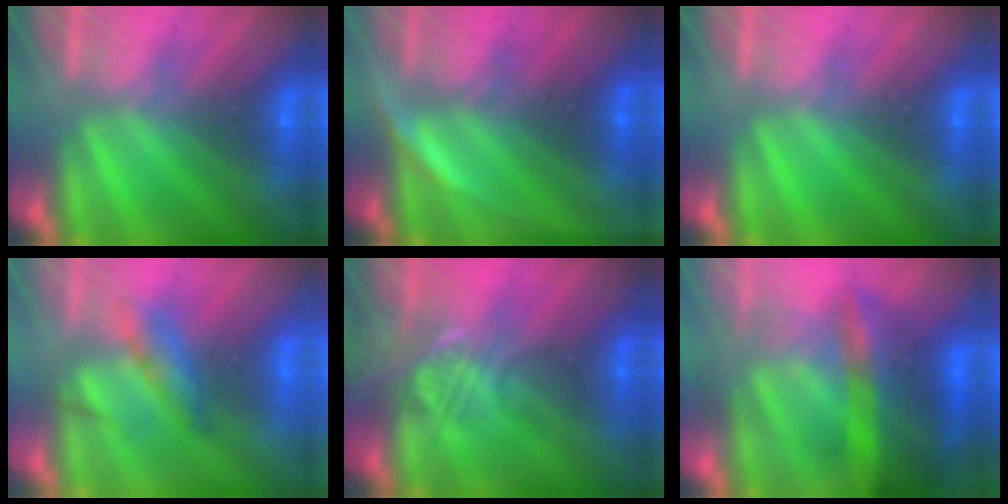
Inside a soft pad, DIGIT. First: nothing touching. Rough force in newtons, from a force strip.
{"total": 2.9}
{"total": 0.0}
{"total": 2.2}
{"total": 2.3}
{"total": 7.6}